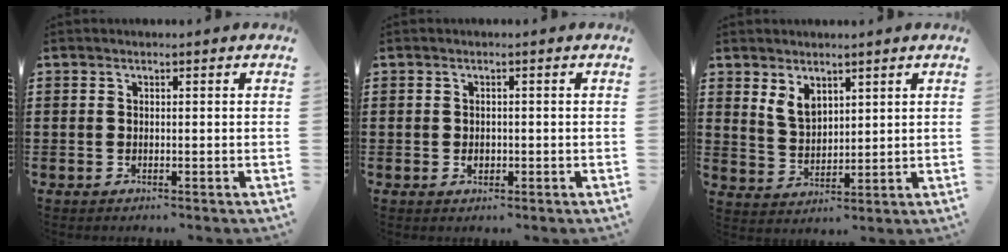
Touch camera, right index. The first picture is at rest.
{"total": 1.2, "force": [-0.3, 0.9, 0.8], "torque": [-0.017, 0.003, -0.006]}
{"total": 4.2, "force": [2.7, 2.5, 2.1], "torque": [-0.052, 0.005, 0.050]}